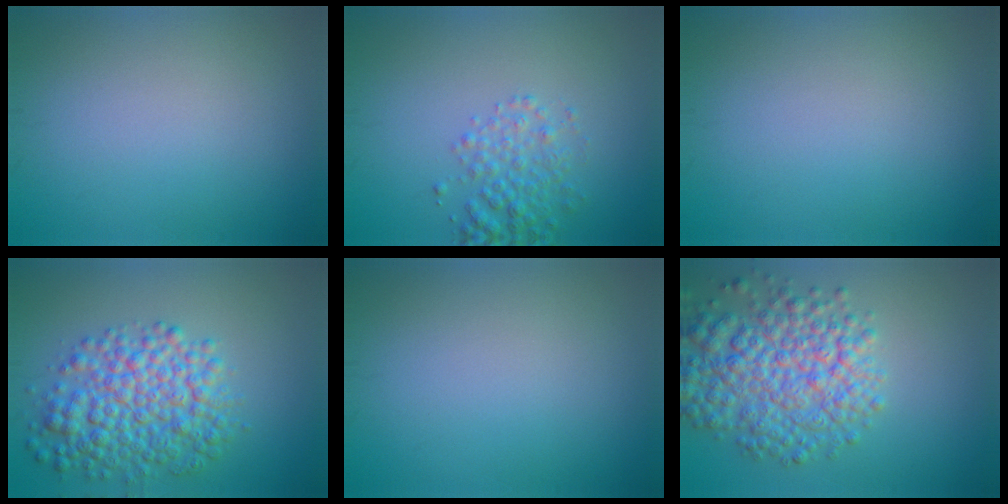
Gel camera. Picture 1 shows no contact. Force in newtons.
{"total": 2.7, "press": 2.7, "slide": 0.1}
{"total": 0.0}
{"total": 7.0, "press": 7.0, "slide": 0.1}
{"total": 0.0}
{"total": 7.8, "press": 7.8, "slide": 0.3}